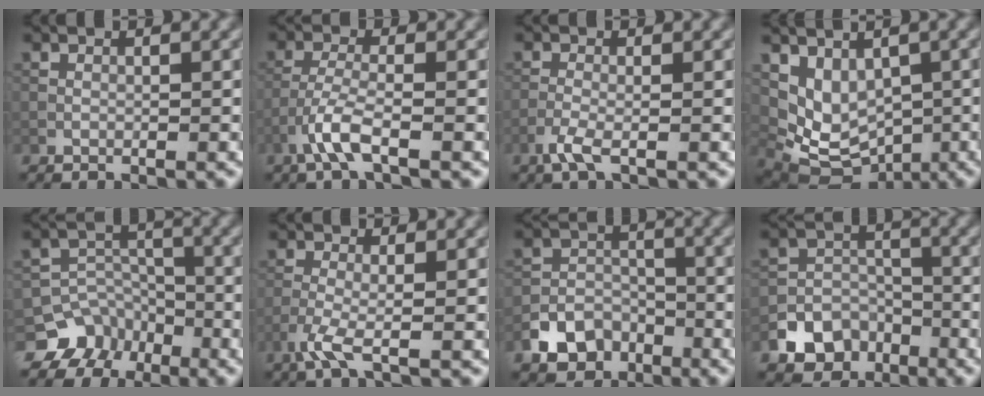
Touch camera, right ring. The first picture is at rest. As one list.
[{"total": 3.1, "force": [-1.8, 0.6, 2.5], "torque": [-0.059, 0.003, -0.046]}, {"total": 1.8, "force": [-0.9, 0.4, 1.5], "torque": [-0.038, 0.000, -0.026]}, {"total": 6.0, "force": [1.4, 4.6, 3.5], "torque": [-0.054, -0.003, 0.047]}, {"total": 6.7, "force": [-4.7, 4.8, 0.7], "torque": [0.006, -0.001, -0.077]}, {"total": 2.6, "force": [-1.2, 0.4, 2.3], "torque": [-0.055, 0.000, -0.034]}, {"total": 5.2, "force": [-3.4, 3.7, 1.7], "torque": [-0.023, -0.004, -0.053]}, {"total": 7.1, "force": [-4.3, 5.4, 1.7], "torque": [-0.009, -0.012, -0.086]}]